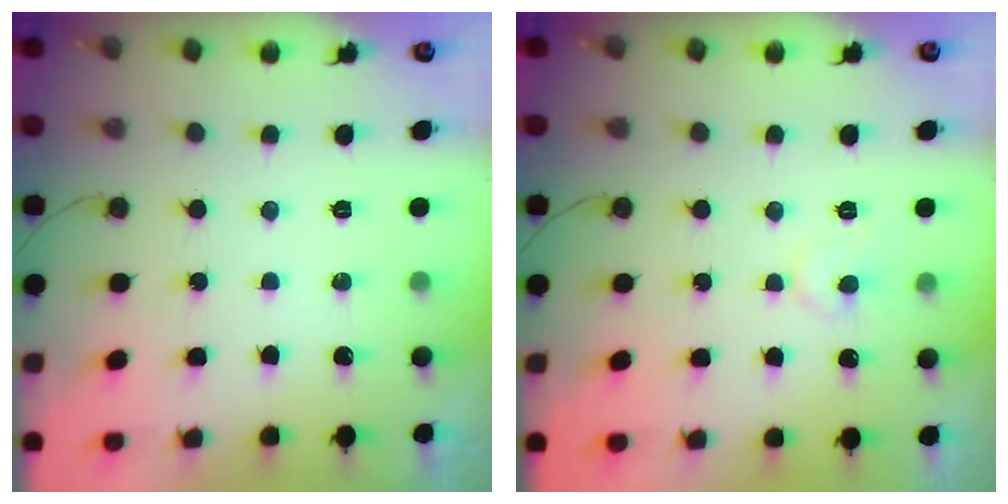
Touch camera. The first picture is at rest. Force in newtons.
{"total": 5.8, "press": 5.8, "slide": 0.5}